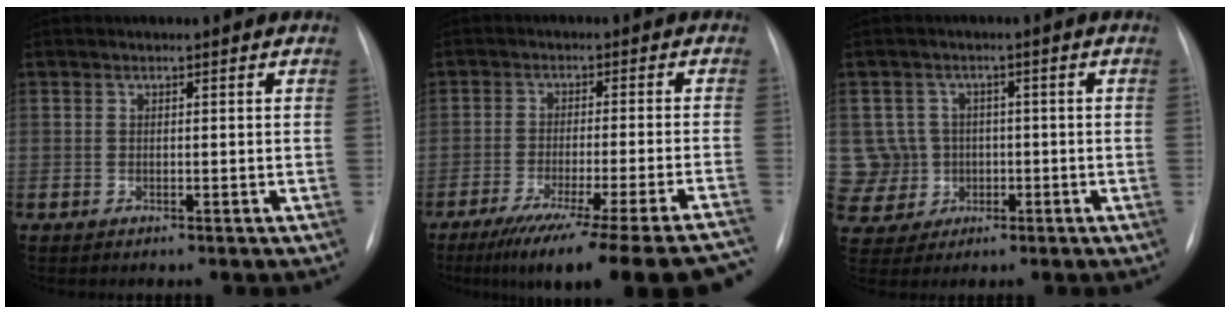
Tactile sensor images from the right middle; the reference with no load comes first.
{"total": 24.2, "force": [-20.6, -0.9, 12.7], "torque": [-0.102, -0.051, -0.283]}
{"total": 7.9, "force": [-0.1, 7.9, 0.4], "torque": [-0.017, 0.026, 0.011]}